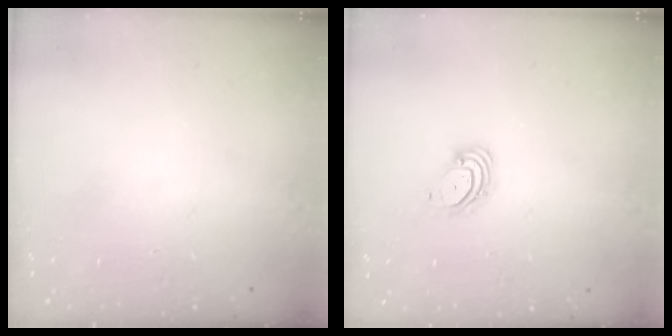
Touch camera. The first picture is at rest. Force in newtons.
{"total": 3.4, "press": 3.4, "slide": 0.3}